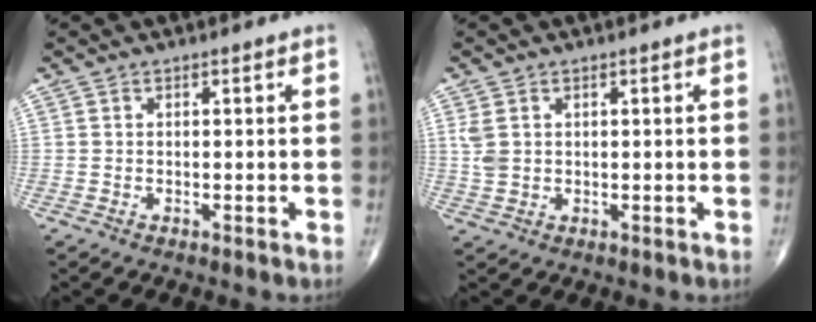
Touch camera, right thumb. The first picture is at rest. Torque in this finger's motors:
{"motor_torque": [0.06, -0.45, 0.24, 0.29, 0.03]}